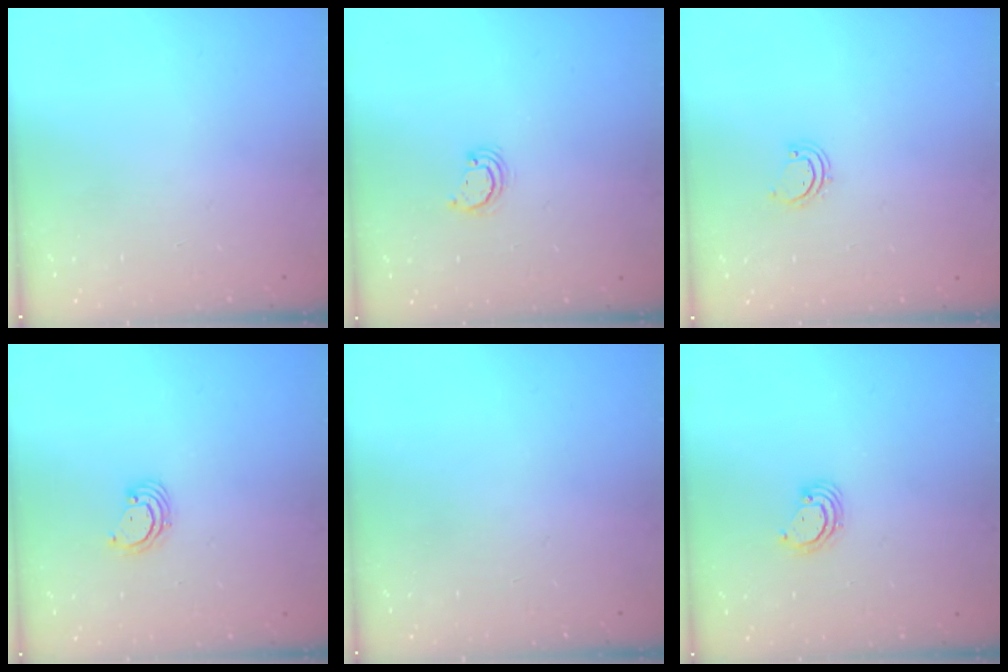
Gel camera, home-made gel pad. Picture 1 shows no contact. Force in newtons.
{"total": 2.6, "press": 2.6, "slide": 0.3}
{"total": 2.5, "press": 2.5, "slide": 0.3}
{"total": 3.3, "press": 3.3, "slide": 0.2}
{"total": 0.0}
{"total": 3.3, "press": 3.3, "slide": 0.2}